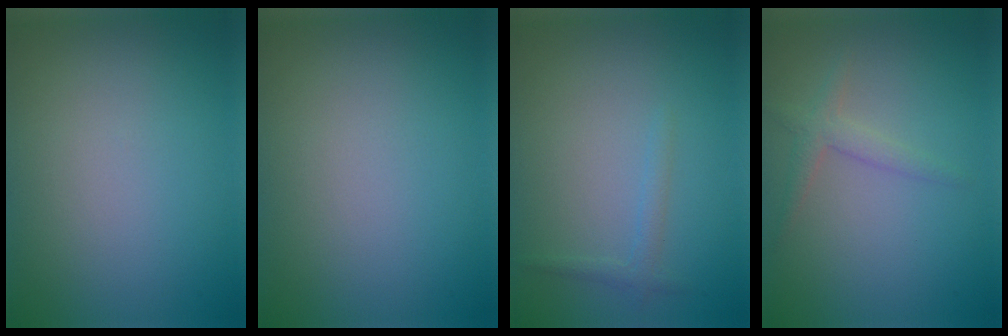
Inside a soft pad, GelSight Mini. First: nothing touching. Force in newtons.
{"total": 0.0}
{"total": 1.1, "press": 1.1, "slide": 0.0}
{"total": 1.7, "press": 1.6, "slide": 0.1}